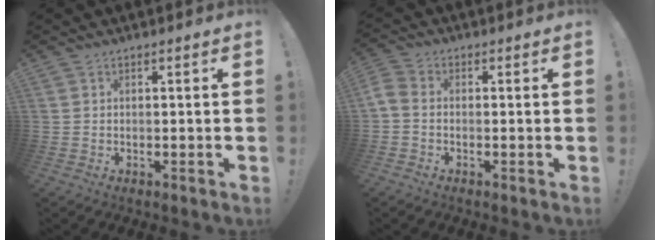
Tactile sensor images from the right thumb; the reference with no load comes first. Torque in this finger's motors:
{"motor_torque": [-0.06, 0.18, 0.07, 0.11, 0.15]}